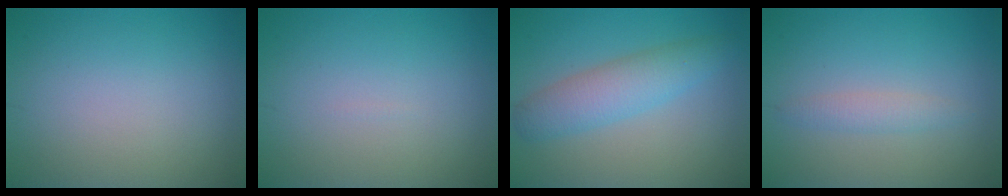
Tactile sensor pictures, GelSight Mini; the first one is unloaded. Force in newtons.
{"total": 0.0}
{"total": 4.1, "press": 4.1, "slide": 0.2}
{"total": 1.5, "press": 1.4, "slide": 0.1}